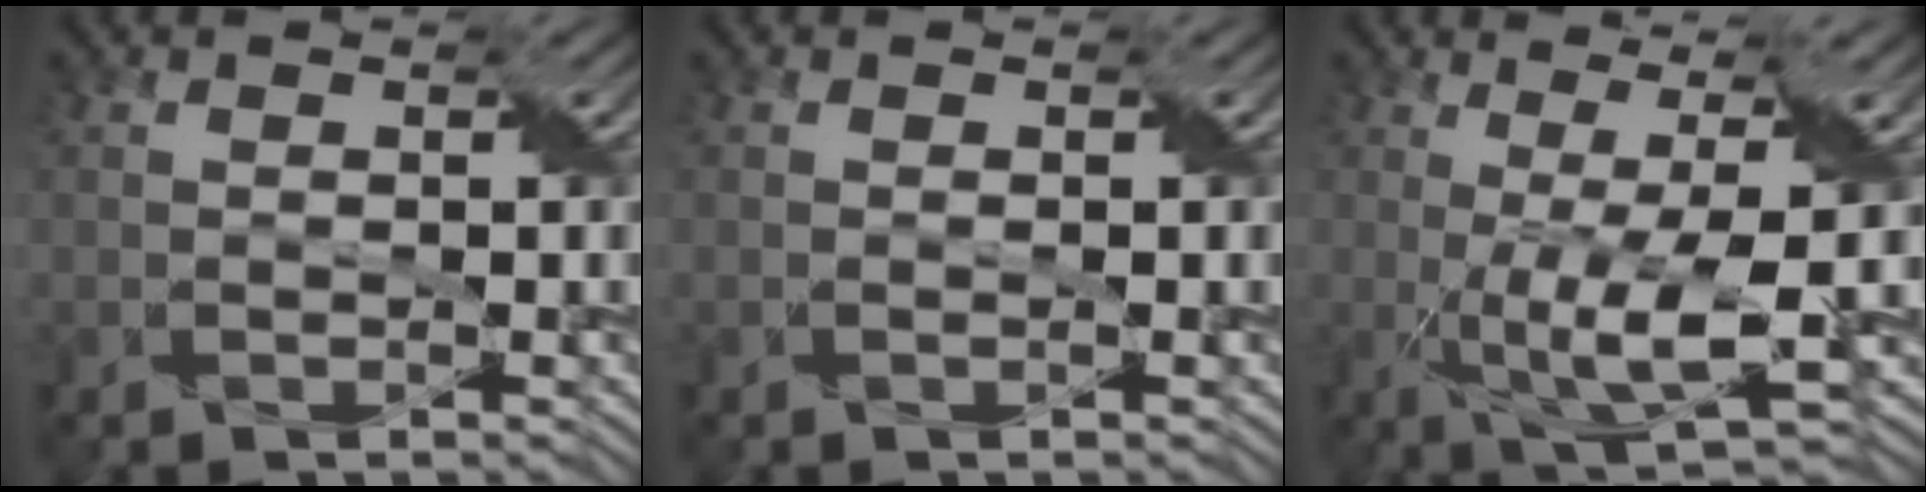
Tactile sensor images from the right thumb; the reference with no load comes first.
{"total": 0.0}
{"total": 8.2, "force": [-0.4, 1.6, 8.0], "torque": [-0.160, 0.003, 0.003]}